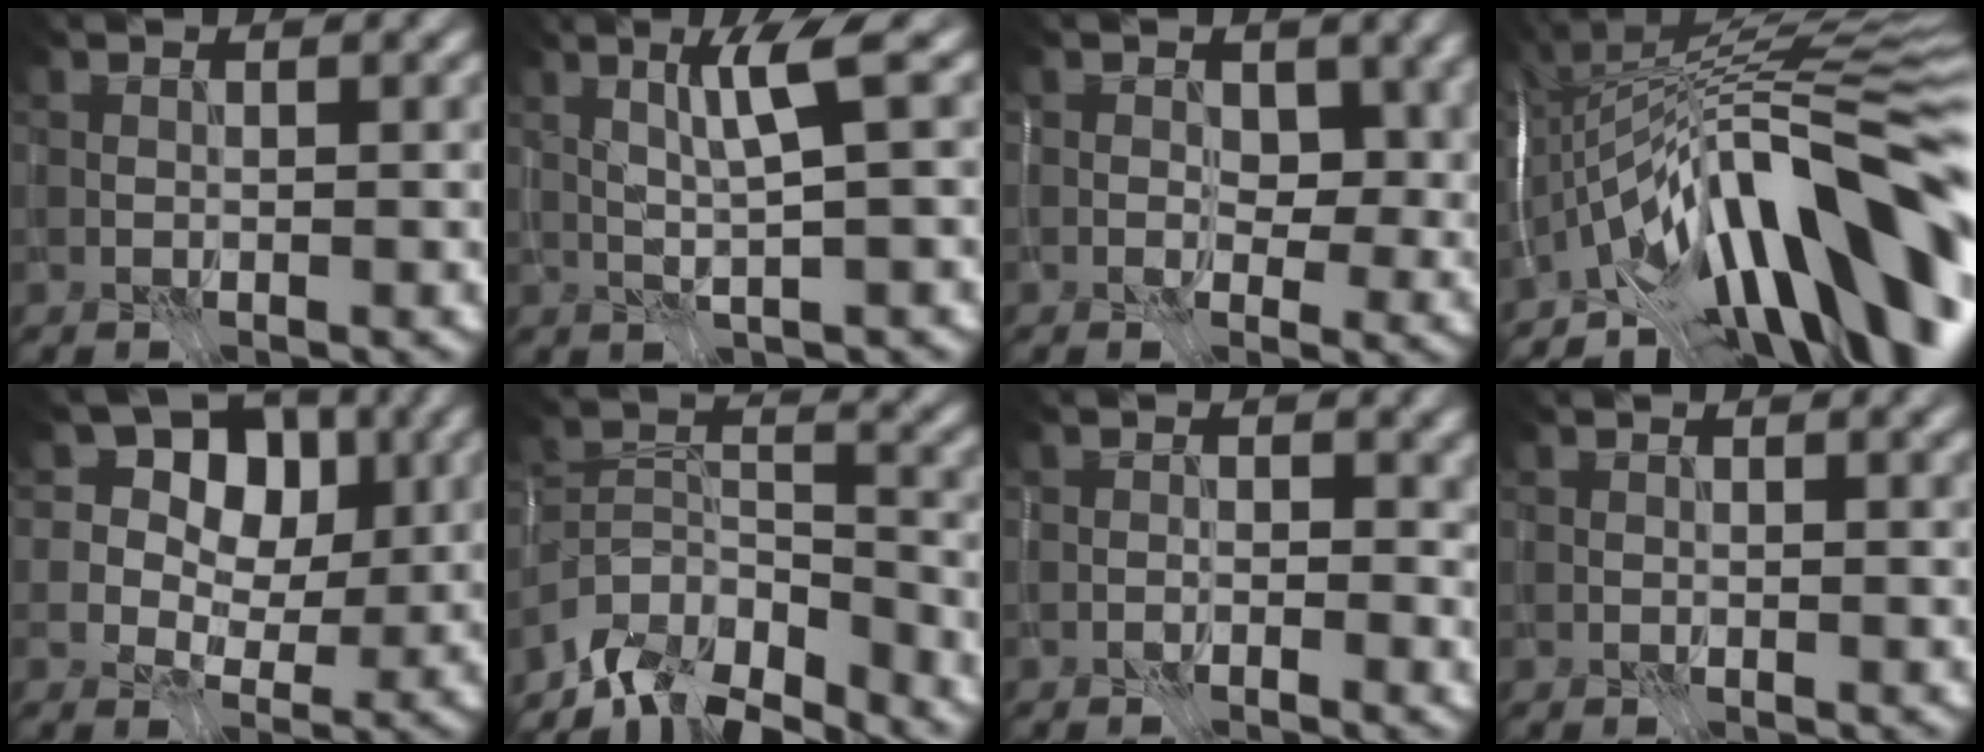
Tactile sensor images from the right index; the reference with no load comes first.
{"total": 3.6, "force": [1.0, 0.0, 3.4], "torque": [-0.067, 0.003, 0.021]}
{"total": 4.1, "force": [0.8, 2.9, 2.8], "torque": [-0.030, -0.009, 0.008]}
{"total": 18.0, "force": [-6.1, 4.7, 16.2], "torque": [-0.225, 0.058, -0.128]}
{"total": 7.4, "force": [2.3, 6.0, 3.8], "torque": [-0.043, 0.016, 0.014]}
{"total": 8.8, "force": [-7.6, 2.7, 3.4], "torque": [-0.060, -0.004, -0.138]}
{"total": 1.6, "force": [-0.6, 0.9, 1.1], "torque": [-0.016, 0.000, -0.013]}
{"total": 1.0, "force": [0.5, 0.1, 0.8], "torque": [-0.011, 0.003, 0.007]}